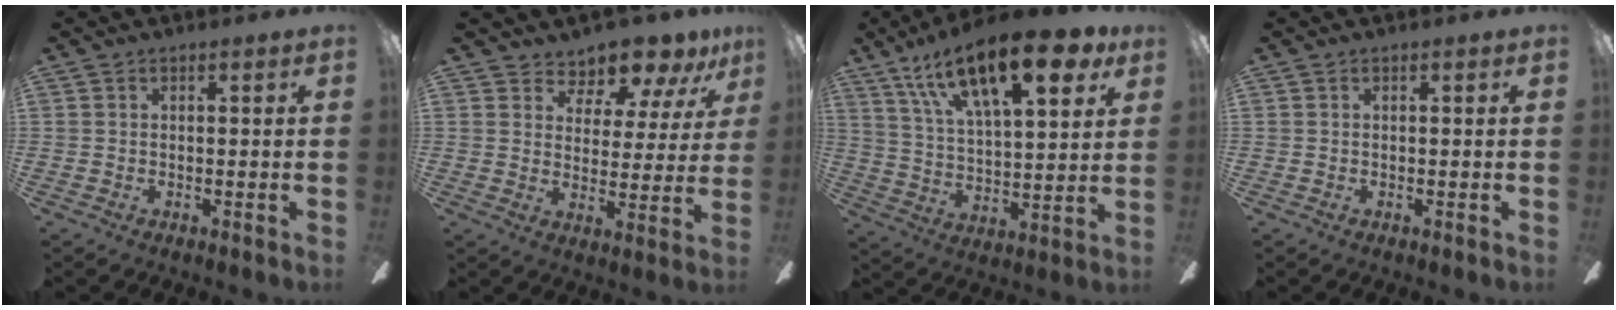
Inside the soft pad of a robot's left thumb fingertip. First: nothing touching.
{"total": 9.9, "force": [9.1, 3.0, 2.3], "torque": [-0.040, -0.081, 0.166]}
{"total": 23.1, "force": [14.0, 8.7, 16.2], "torque": [-0.264, -0.059, 0.231]}
{"total": 0.0}